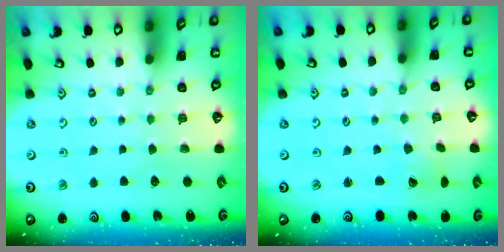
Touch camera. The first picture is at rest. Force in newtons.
{"total": 0.9, "press": 0.9, "slide": 0.1}